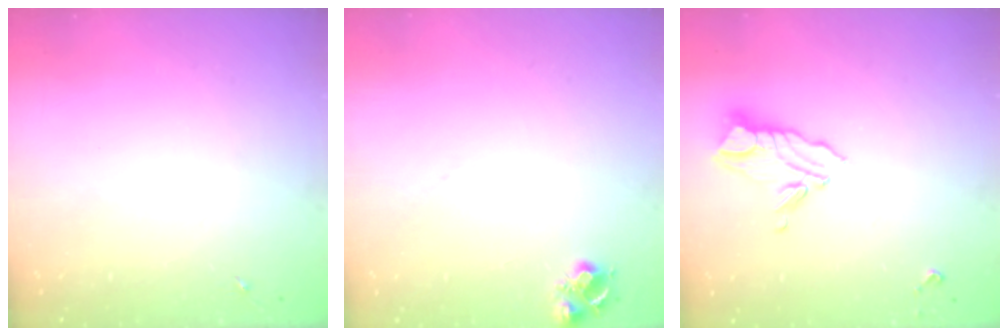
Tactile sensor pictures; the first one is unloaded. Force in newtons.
{"total": 7.3, "press": 7.2, "slide": 0.8}
{"total": 10.7, "press": 10.6, "slide": 1.0}